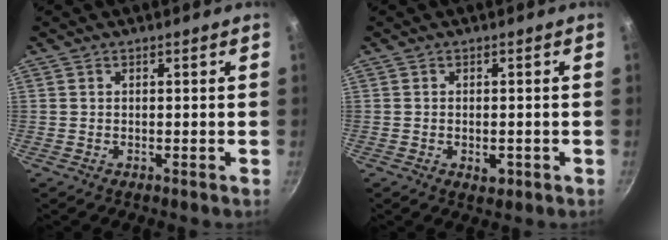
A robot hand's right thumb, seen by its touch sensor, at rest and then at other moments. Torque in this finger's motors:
{"motor_torque": [-0.62, -0.13, -0.50, 0.07, -0.05]}